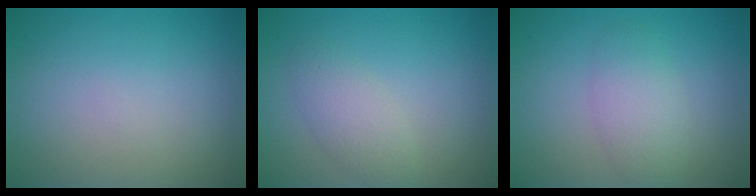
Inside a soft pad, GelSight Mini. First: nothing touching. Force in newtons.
{"total": 2.4, "press": 2.4, "slide": 0.1}
{"total": 3.0, "press": 3.0, "slide": 0.2}